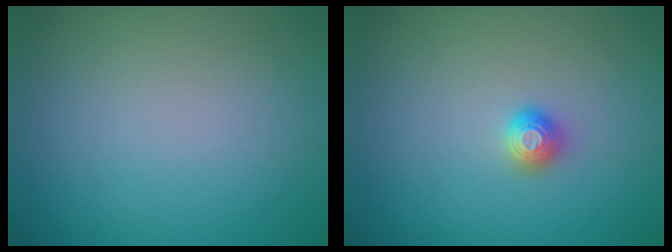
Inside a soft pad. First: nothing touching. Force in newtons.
{"total": 1.2, "press": 1.1, "slide": 0.2}